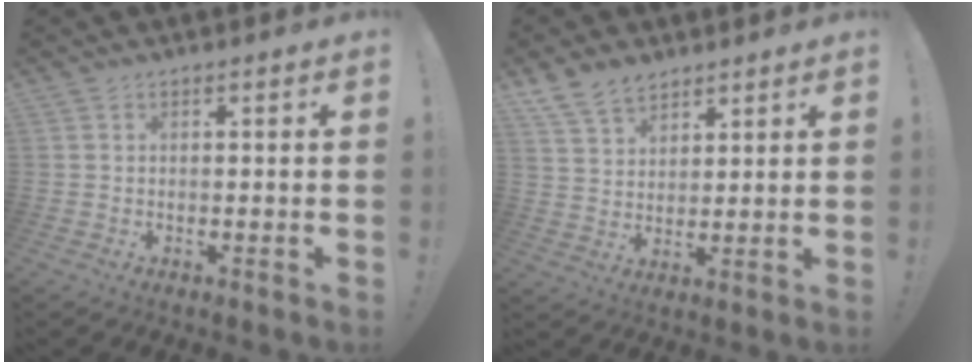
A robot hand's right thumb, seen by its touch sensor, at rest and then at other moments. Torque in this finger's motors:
{"motor_torque": [-0.48, 0.76, 0.63, 0.54, 0.04]}